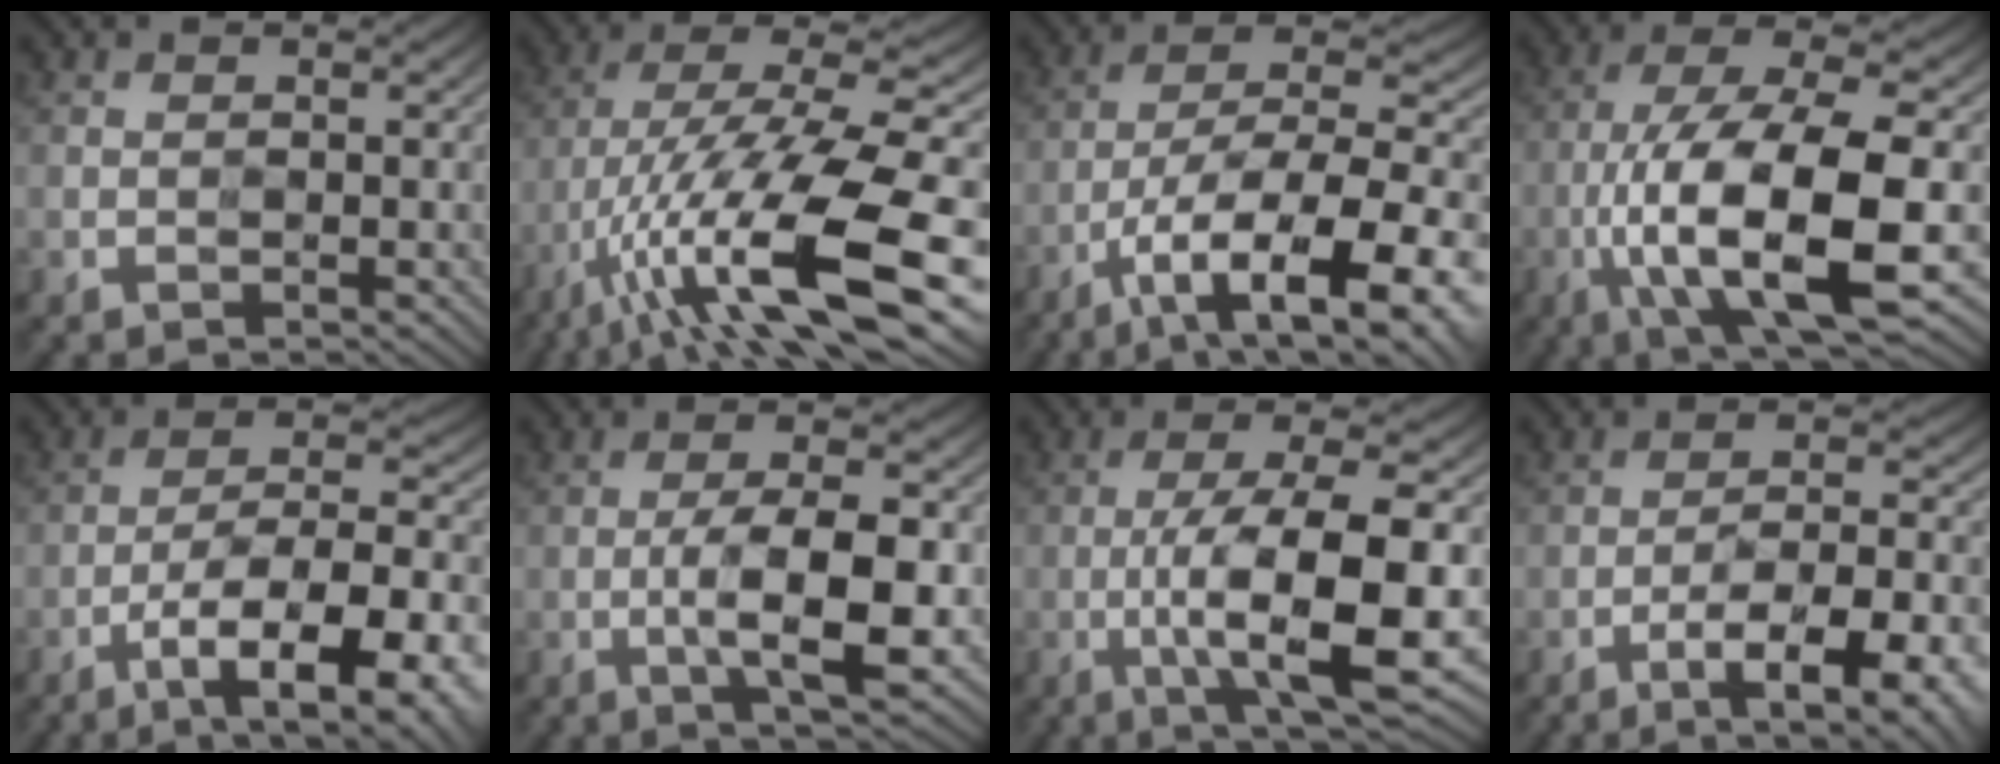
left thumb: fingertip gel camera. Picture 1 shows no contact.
{"total": 17.2, "force": [-8.1, 4.9, 14.3], "torque": [-0.262, -0.004, -0.147]}
{"total": 13.8, "force": [-6.6, 4.9, 11.0], "torque": [-0.190, -0.007, -0.112]}
{"total": 13.5, "force": [-4.0, 4.0, 12.3], "torque": [-0.233, -0.010, -0.067]}
{"total": 13.6, "force": [-7.3, 4.8, 10.4], "torque": [-0.164, -0.010, -0.114]}
{"total": 7.7, "force": [-2.2, 2.1, 7.1], "torque": [-0.114, 0.002, -0.039]}
{"total": 11.2, "force": [-3.0, 2.5, 10.5], "torque": [-0.171, 0.003, -0.051]}
{"total": 11.5, "force": [-6.8, 3.2, 8.7], "torque": [-0.133, 0.000, -0.103]}